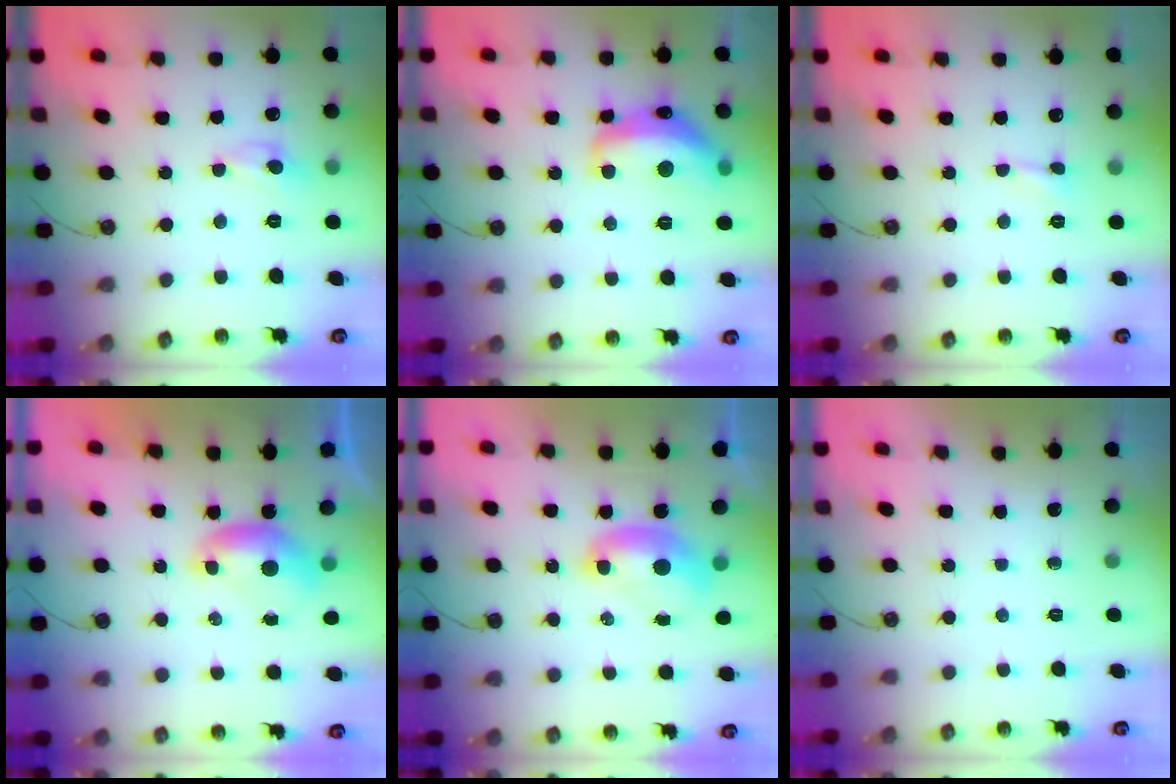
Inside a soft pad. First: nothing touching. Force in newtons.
{"total": 8.1, "press": 8.1, "slide": 0.7}
{"total": 1.3, "press": 1.2, "slide": 0.3}
{"total": 0.0}
{"total": 2.0, "press": 2.0, "slide": 0.0}
{"total": 0.0}